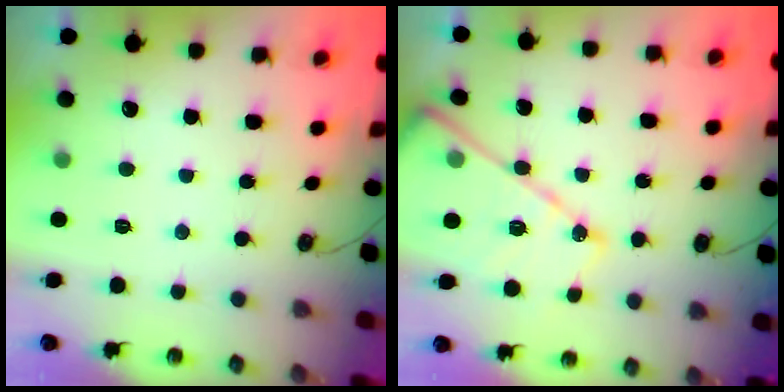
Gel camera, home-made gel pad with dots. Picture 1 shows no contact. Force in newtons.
{"total": 16.6, "press": 16.6, "slide": 1.4}